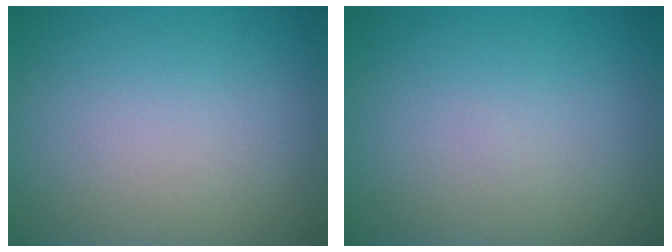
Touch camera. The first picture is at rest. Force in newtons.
{"total": 0.0}